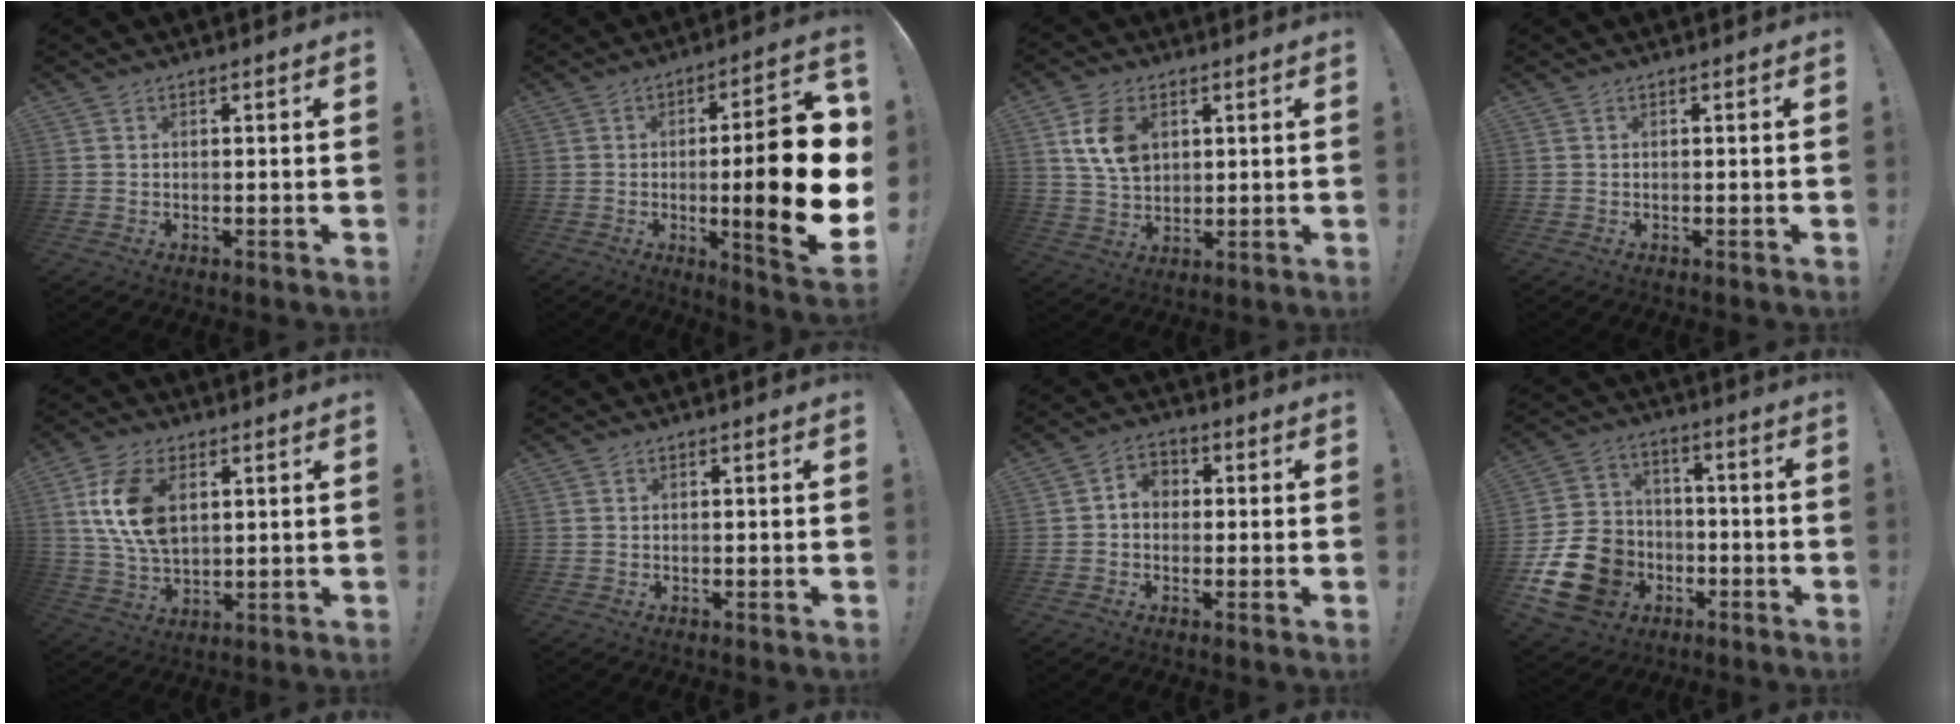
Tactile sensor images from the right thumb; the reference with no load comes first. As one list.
[{"total": 21.4, "force": [-1.3, 3.8, 21.0], "torque": [-0.310, 0.003, -0.015]}, {"total": 11.2, "force": [4.0, 8.0, 6.7], "torque": [-0.112, -0.001, 0.079]}, {"total": 0.0}, {"total": 14.4, "force": [4.2, 9.0, 10.5], "torque": [-0.206, -0.003, 0.080]}, {"total": 0.0}, {"total": 4.8, "force": [-0.5, 3.8, 2.9], "torque": [-0.056, 0.017, -0.006]}, {"total": 17.5, "force": [-6.2, 14.1, 8.4], "torque": [-0.141, 0.044, -0.098]}]